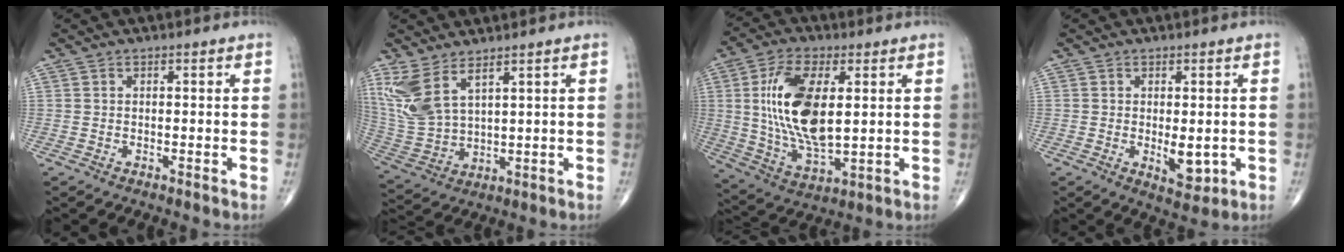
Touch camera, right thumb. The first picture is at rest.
{"total": 10.0, "force": [6.0, 4.1, 6.9], "torque": [-0.160, -0.026, 0.143]}
{"total": 17.3, "force": [2.8, 8.1, 15.0], "torque": [-0.287, -0.018, 0.059]}
{"total": 4.9, "force": [-0.6, 2.5, 4.2], "torque": [-0.048, -0.011, 0.000]}